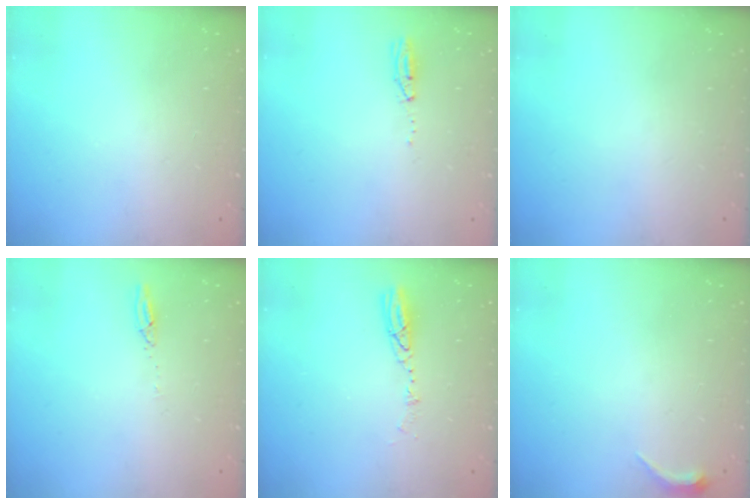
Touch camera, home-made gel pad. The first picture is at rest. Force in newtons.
{"total": 3.5, "press": 2.9, "slide": 2.0}
{"total": 0.0}
{"total": 2.7, "press": 2.7, "slide": 0.2}
{"total": 4.7, "press": 4.6, "slide": 0.5}
{"total": 3.5, "press": 3.4, "slide": 0.7}